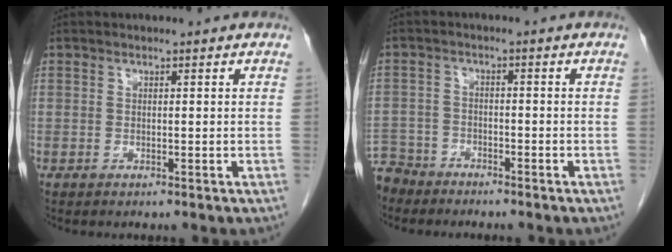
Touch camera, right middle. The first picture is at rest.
{"total": 6.3, "force": [-5.7, 2.7, 0.0], "torque": [-0.003, -0.007, -0.111]}